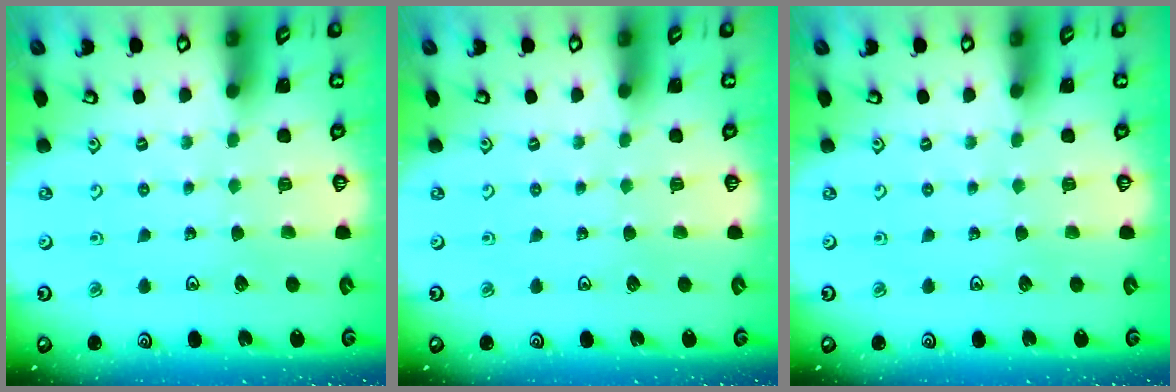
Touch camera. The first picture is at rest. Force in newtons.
{"total": 0.0}
{"total": 0.0}